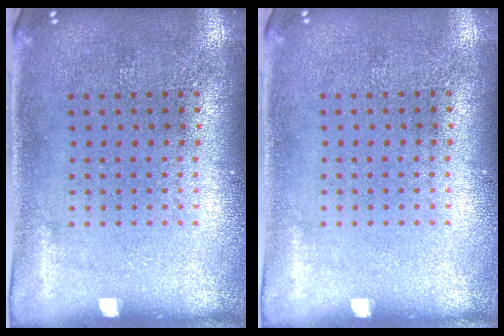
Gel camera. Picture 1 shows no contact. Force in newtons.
{"total": 0.0}